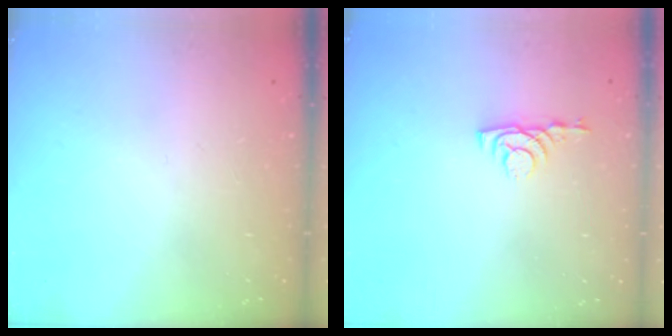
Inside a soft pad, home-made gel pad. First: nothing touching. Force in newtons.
{"total": 3.7, "press": 3.7, "slide": 0.6}